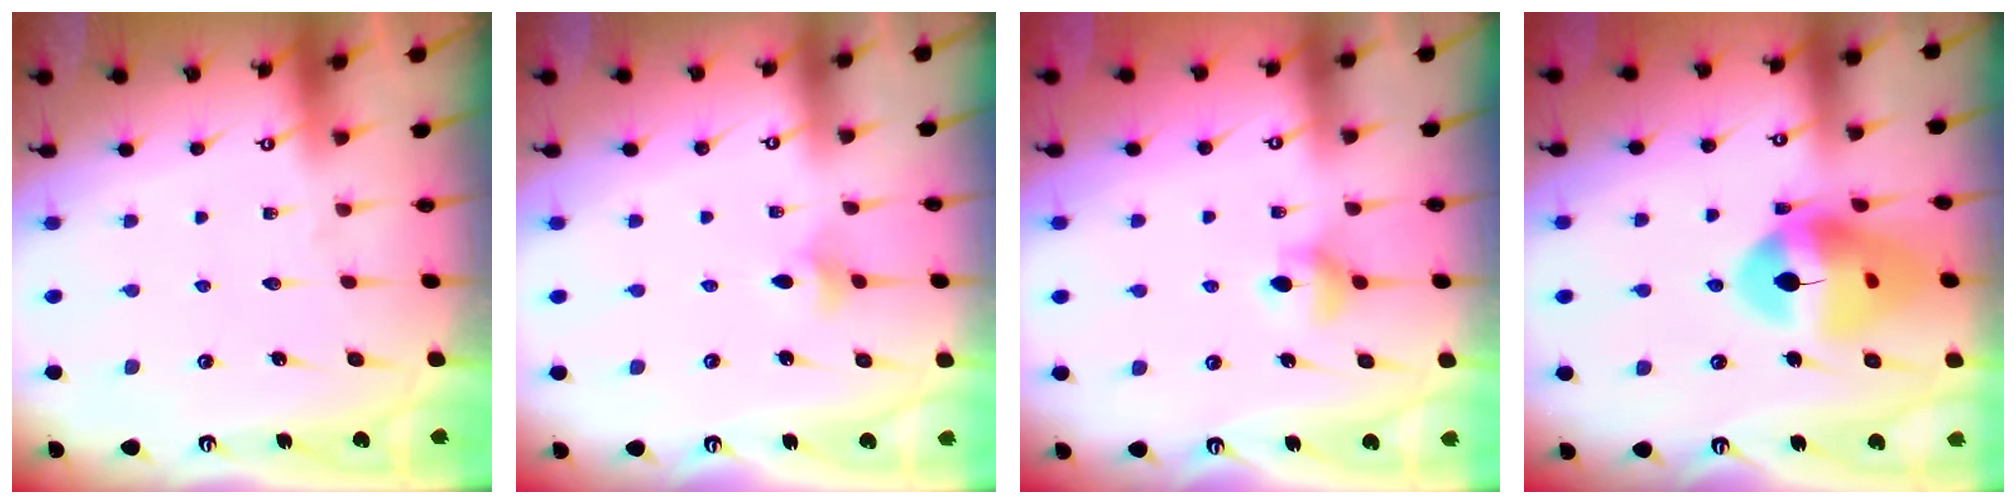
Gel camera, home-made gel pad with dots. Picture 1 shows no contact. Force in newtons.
{"total": 2.9, "press": 2.9, "slide": 0.6}
{"total": 5.4, "press": 5.3, "slide": 0.9}
{"total": 17.4, "press": 17.2, "slide": 2.1}